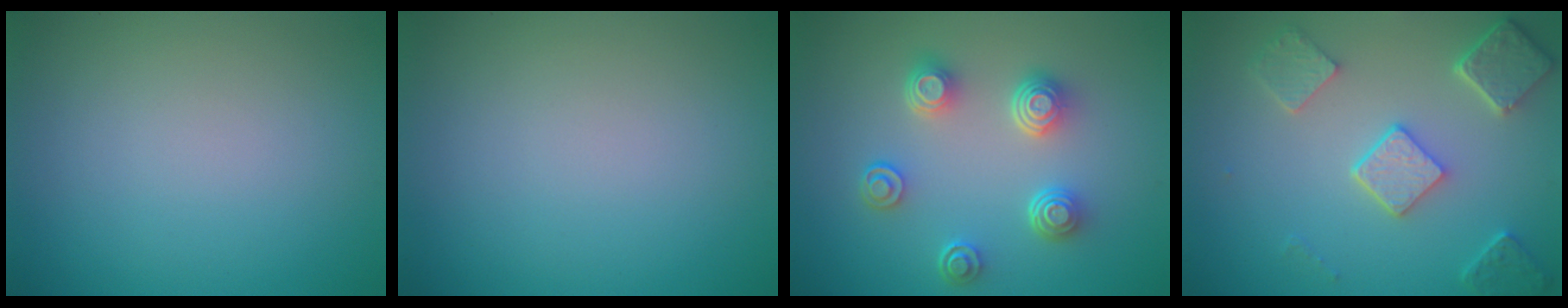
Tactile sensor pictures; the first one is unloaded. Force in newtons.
{"total": 0.0}
{"total": 4.4, "press": 3.2, "slide": 2.9}
{"total": 5.1, "press": 3.9, "slide": 3.2}